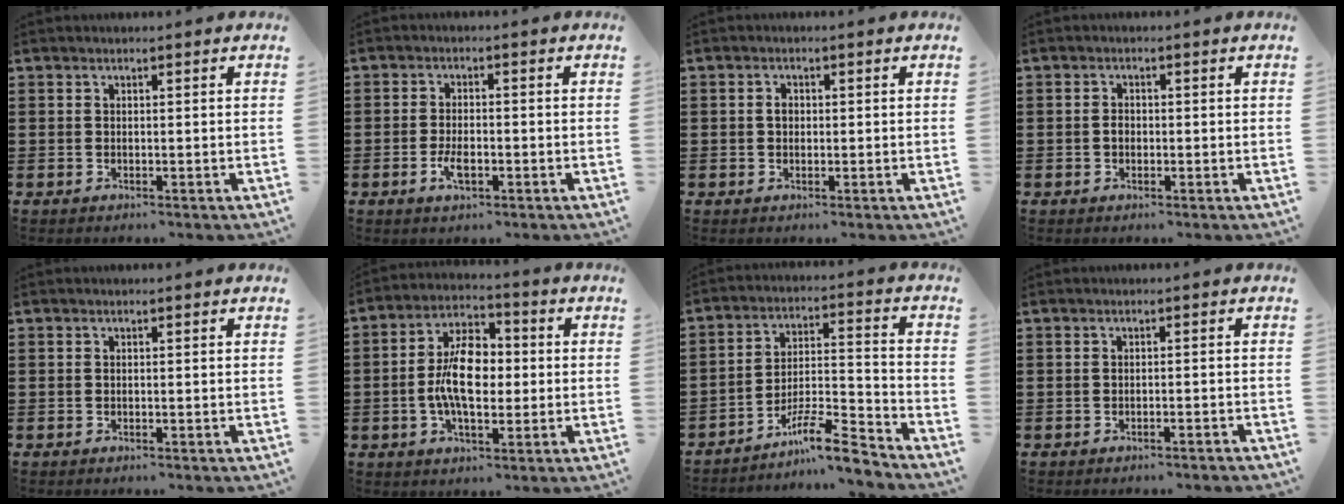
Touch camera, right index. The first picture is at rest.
{"total": 3.5, "force": [-1.3, 1.3, 3.0], "torque": [-0.068, -0.005, -0.027]}
{"total": 1.3, "force": [0.1, 0.9, 0.9], "torque": [-0.020, 0.007, 0.001]}
{"total": 1.3, "force": [-0.2, 0.9, 0.9], "torque": [-0.019, 0.004, -0.005]}
{"total": 0.0}
{"total": 9.2, "force": [-0.6, 4.8, 7.8], "torque": [-0.156, 0.004, -0.016]}
{"total": 9.3, "force": [-7.8, 1.2, 4.9], "torque": [-0.075, 0.019, -0.147]}
{"total": 0.9, "force": [-0.9, -0.1, 0.4], "torque": [-0.007, 0.001, -0.017]}